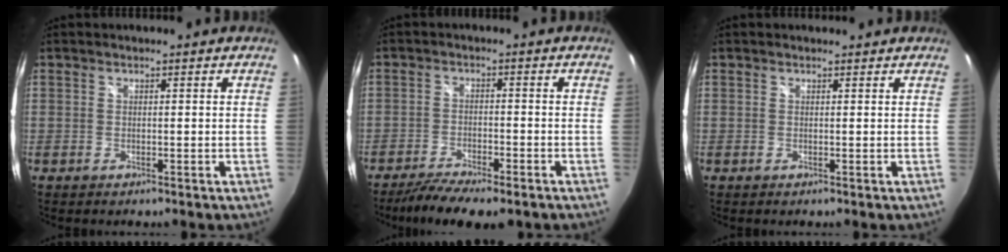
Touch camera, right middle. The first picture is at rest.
{"total": 9.3, "force": [-7.2, 2.1, 5.4], "torque": [-0.122, -0.026, -0.121]}
{"total": 0.8, "force": [0.8, 0.2, -0.1], "torque": [-0.001, 0.001, 0.012]}